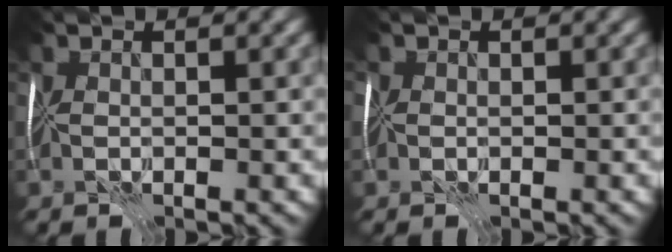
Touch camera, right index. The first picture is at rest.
{"total": 0.8, "force": [0.0, 0.8, 0.0], "torque": [0.011, 0.007, -0.004]}